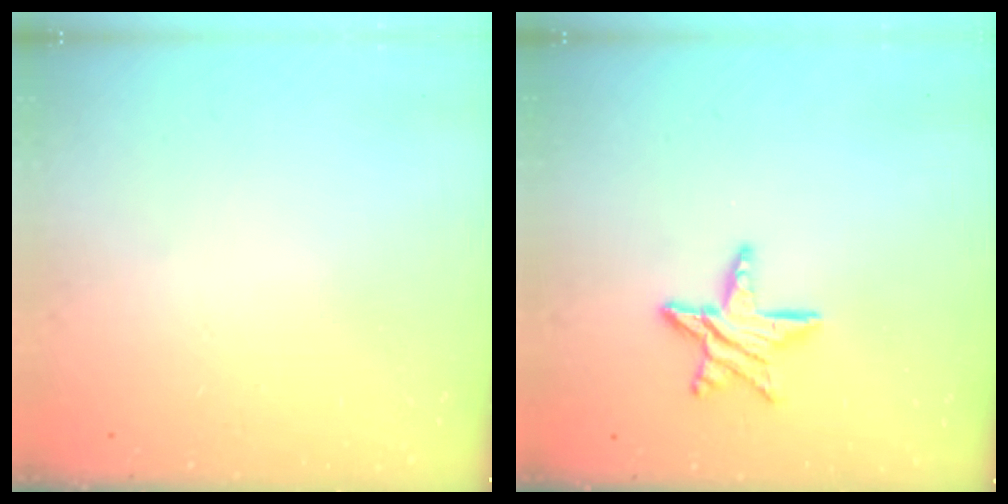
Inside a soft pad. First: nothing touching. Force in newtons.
{"total": 10.2, "press": 10.2, "slide": 0.9}